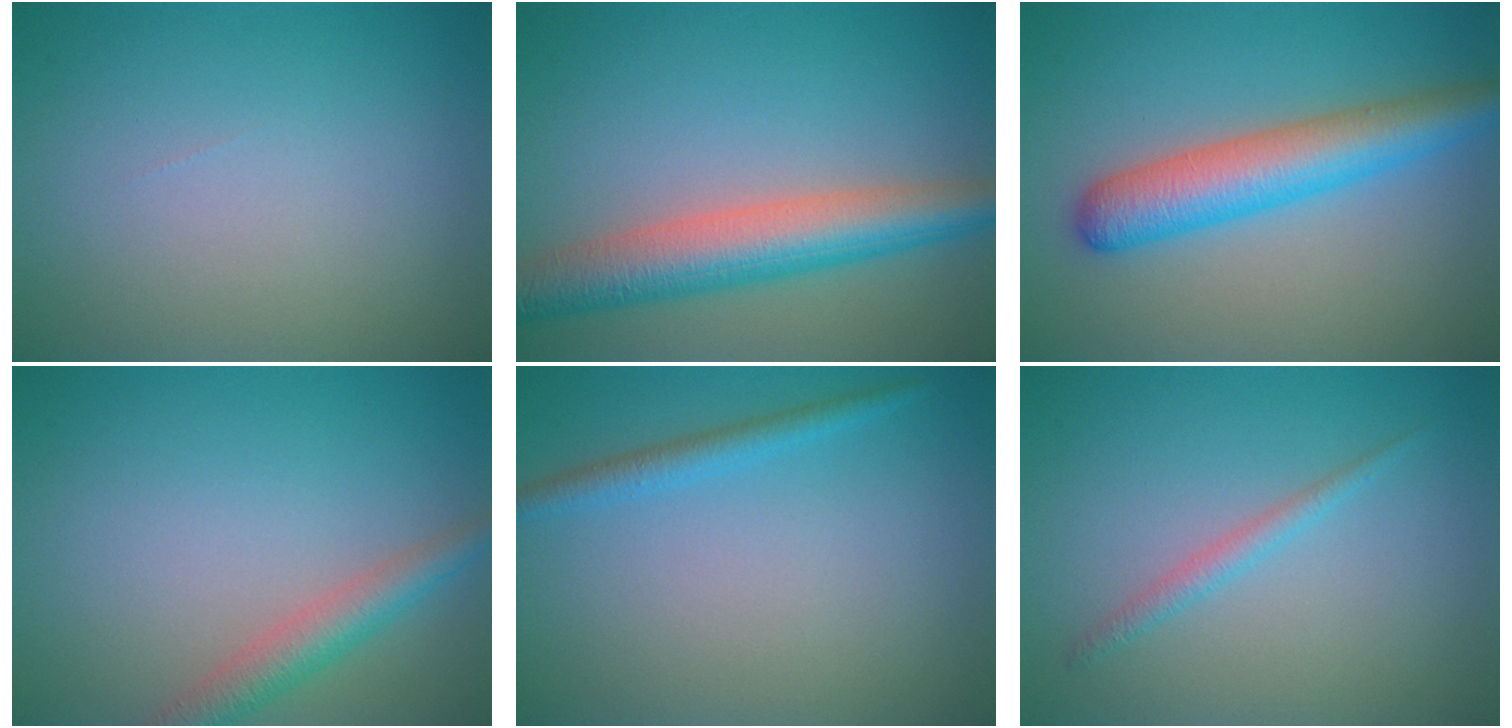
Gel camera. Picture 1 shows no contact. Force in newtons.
{"total": 6.8, "press": 6.8, "slide": 0.2}
{"total": 6.1, "press": 6.1, "slide": 0.2}
{"total": 3.2, "press": 3.2, "slide": 0.1}
{"total": 1.8, "press": 1.8, "slide": 0.2}
{"total": 1.4, "press": 1.4, "slide": 0.1}